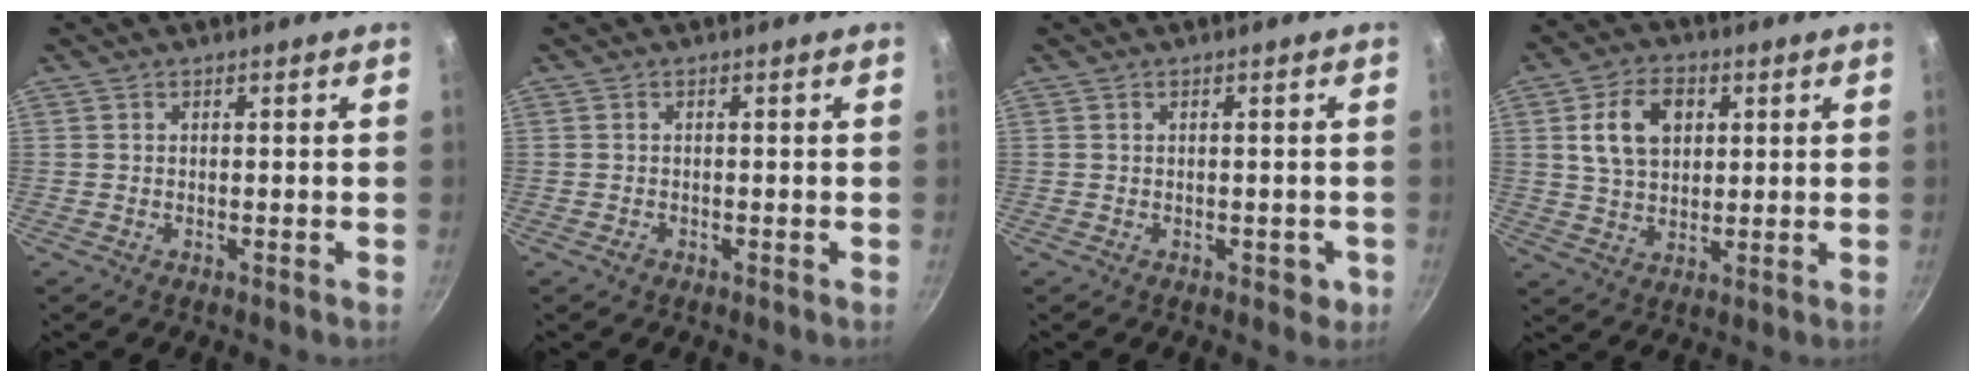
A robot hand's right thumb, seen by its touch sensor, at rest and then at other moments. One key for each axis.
{"total": 0.7, "fx": -0.4, "fy": 0.5, "fz": 0.2, "tx": -0.002, "ty": 0.002, "tz": -0.006}
{"total": 2.3, "fx": -0.5, "fy": 1.6, "fz": 1.6, "tx": 0.003, "ty": 0.011, "tz": -0.001}
{"total": 10.2, "fx": 2.8, "fy": 7.1, "fz": 6.8, "tx": -0.103, "ty": -0.001, "tz": 0.047}